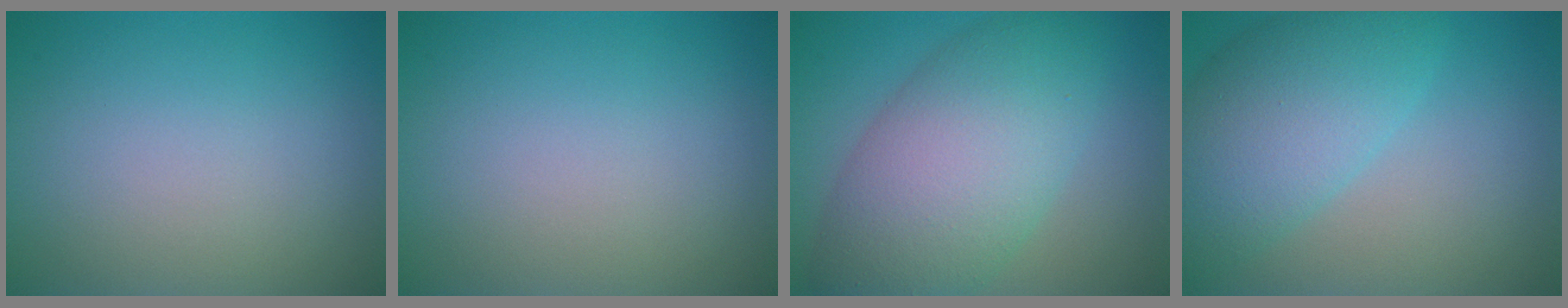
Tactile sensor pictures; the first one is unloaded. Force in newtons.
{"total": 0.0}
{"total": 9.5, "press": 9.5, "slide": 0.2}
{"total": 5.5, "press": 5.5, "slide": 0.4}